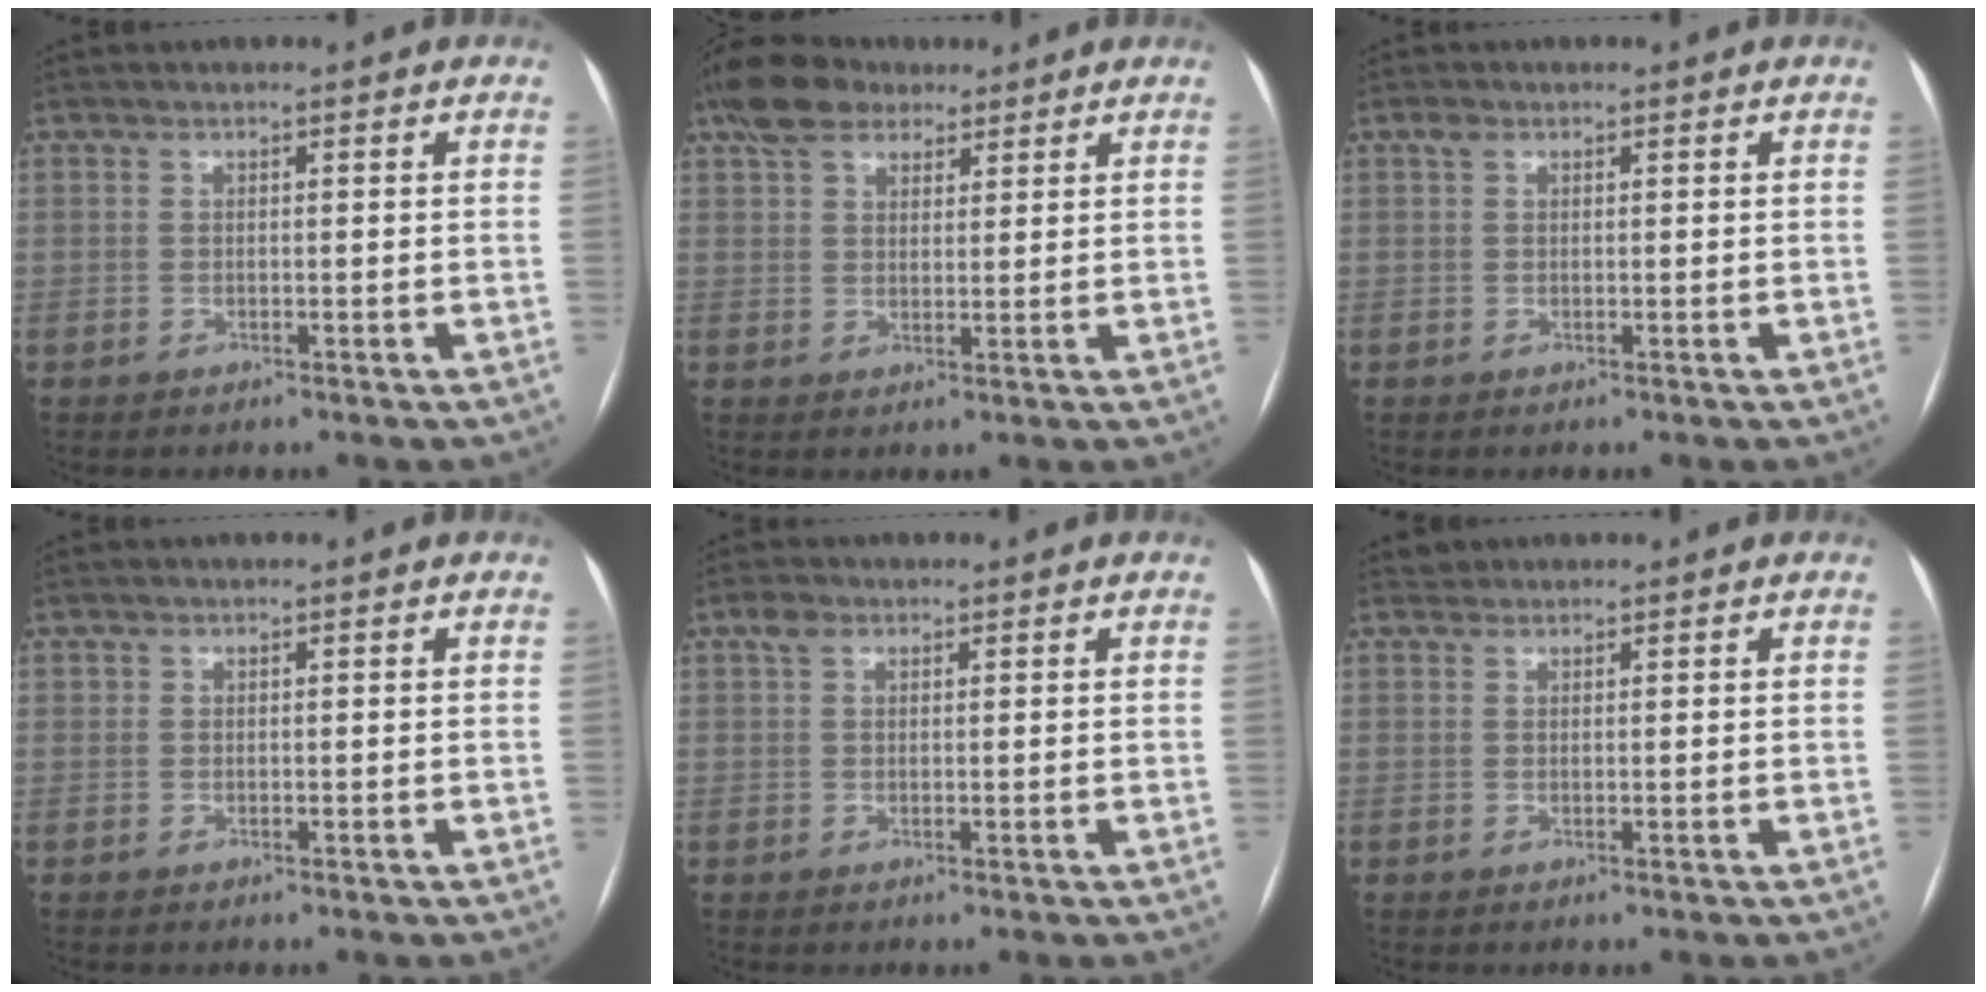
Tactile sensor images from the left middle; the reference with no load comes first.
{"total": 7.8, "force": [5.6, 4.2, 3.5], "torque": [-0.069, 0.032, 0.102]}
{"total": 1.0, "force": [0.6, 0.6, 0.5], "torque": [-0.013, 0.012, 0.011]}
{"total": 0.0}
{"total": 1.7, "force": [1.0, 1.1, 0.9], "torque": [-0.021, 0.016, 0.019]}
{"total": 0.9, "force": [0.7, 0.4, -0.3], "torque": [-0.001, 0.010, 0.012]}